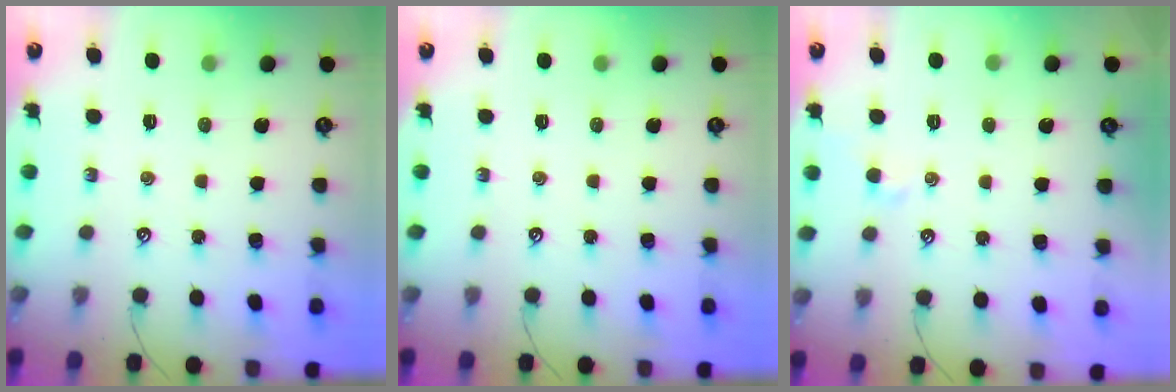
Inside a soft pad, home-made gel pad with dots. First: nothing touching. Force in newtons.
{"total": 0.0}
{"total": 0.9, "press": 0.8, "slide": 0.5}